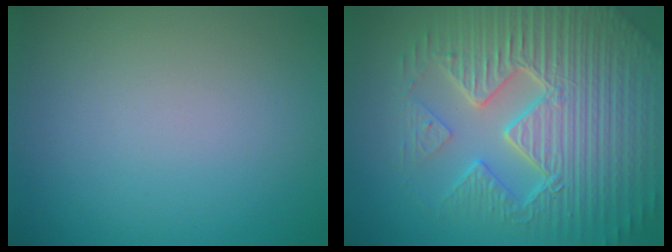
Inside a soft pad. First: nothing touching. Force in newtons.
{"total": 9.8, "press": 6.9, "slide": 7.0}